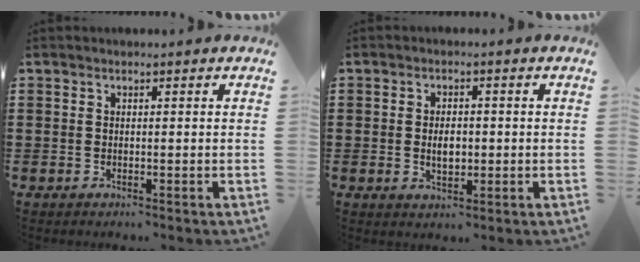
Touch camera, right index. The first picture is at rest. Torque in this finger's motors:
{"motor_torque": [1.19, 0.95, 0.29, 0.08]}